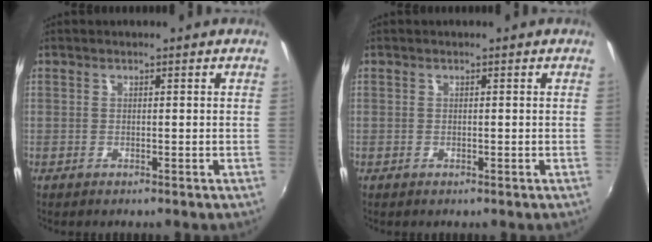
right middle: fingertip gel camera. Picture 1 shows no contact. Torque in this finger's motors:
{"motor_torque": [-0.31, 0.02, 0.02, 0.00]}